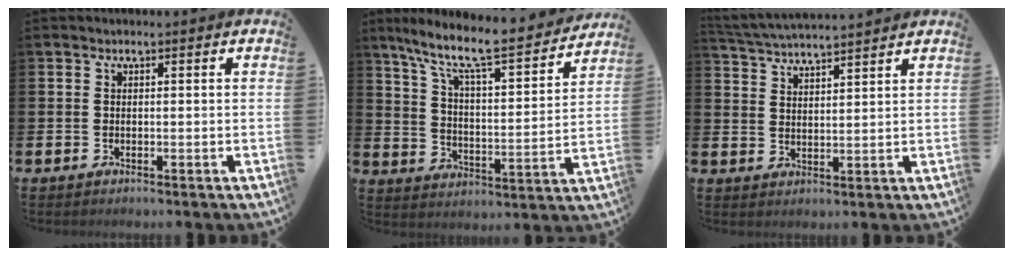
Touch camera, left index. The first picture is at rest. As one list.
[{"total": 9.5, "force": [8.3, 1.2, 4.5], "torque": [-0.118, -0.059, 0.134]}, {"total": 4.3, "force": [4.2, -0.2, 0.4], "torque": [-0.025, -0.025, 0.076]}]